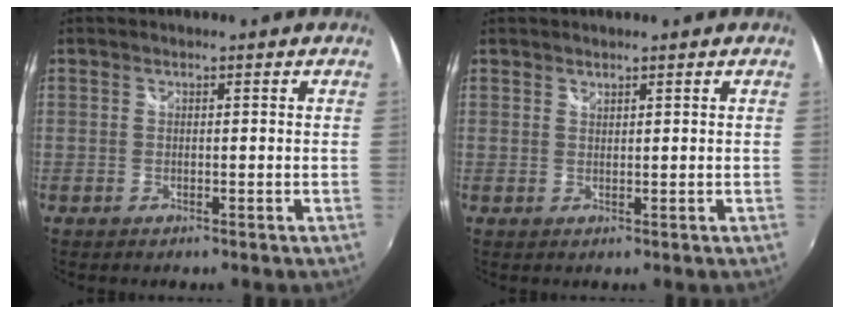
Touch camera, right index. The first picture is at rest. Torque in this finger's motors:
{"motor_torque": [-0.16, -0.01, -0.02, 0.00]}